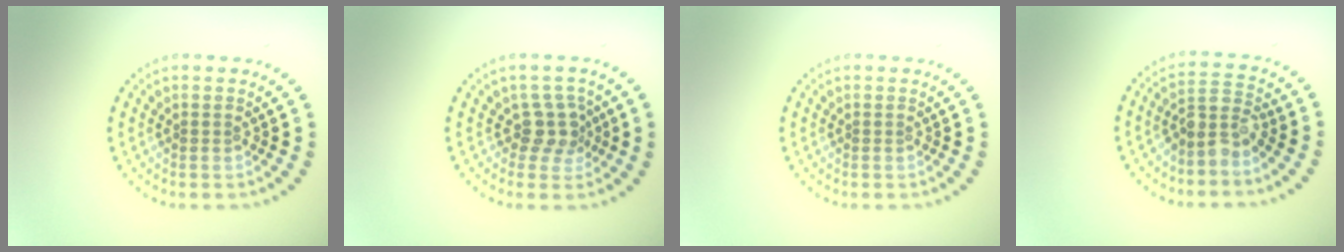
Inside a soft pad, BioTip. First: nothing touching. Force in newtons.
{"total": 2.4, "press": 1.8, "slide": 1.6}
{"total": 0.0}
{"total": 3.0, "press": 2.3, "slide": 1.9}